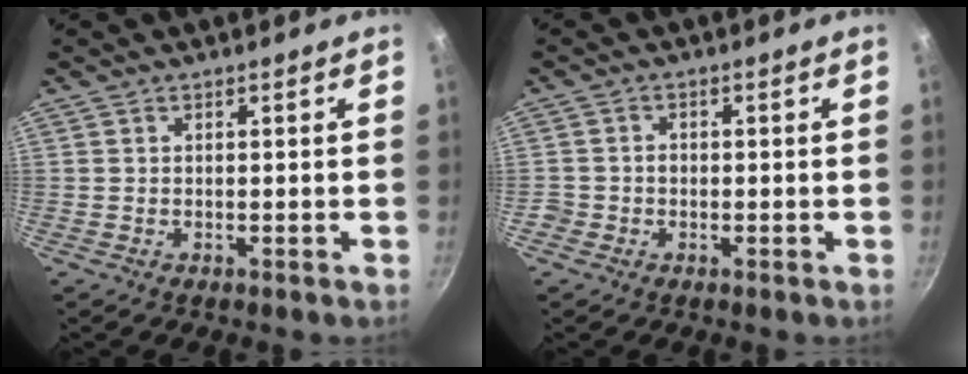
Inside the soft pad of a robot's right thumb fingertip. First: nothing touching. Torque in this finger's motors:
{"motor_torque": [0.08, 0.19, 0.30, 0.12, -0.02]}